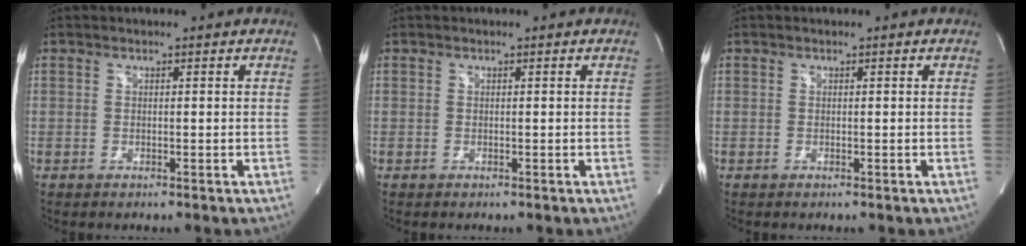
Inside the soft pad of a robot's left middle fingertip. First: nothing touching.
{"total": 0.0}
{"total": 0.0}